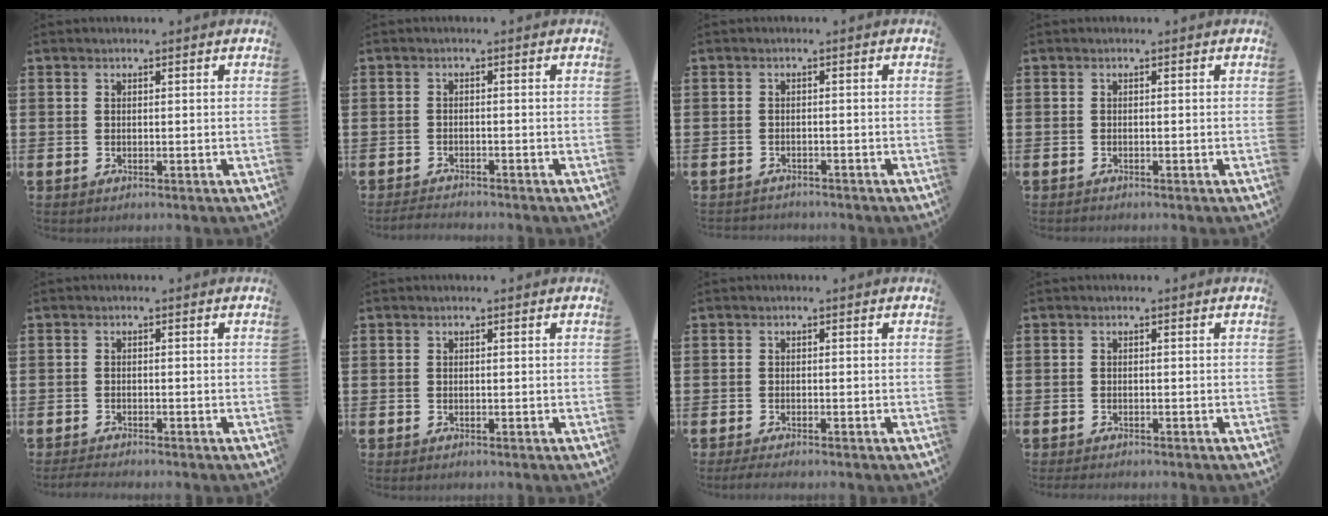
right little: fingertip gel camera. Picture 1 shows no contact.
{"total": 1.4, "force": [-1.4, 0.0, 0.2], "torque": [-0.007, 0.003, -0.028]}
{"total": 0.9, "force": [-0.9, 0.1, -0.1], "torque": [-0.001, 0.003, -0.020]}
{"total": 0.0}
{"total": 1.1, "force": [-1.0, 0.0, 0.3], "torque": [-0.008, 0.001, -0.020]}
{"total": 0.0}
{"total": 1.1, "force": [-0.8, 0.1, 0.8], "torque": [-0.013, -0.002, -0.016]}
{"total": 0.5, "force": [-0.5, 0.1, 0.1], "torque": [-0.004, -0.002, -0.011]}